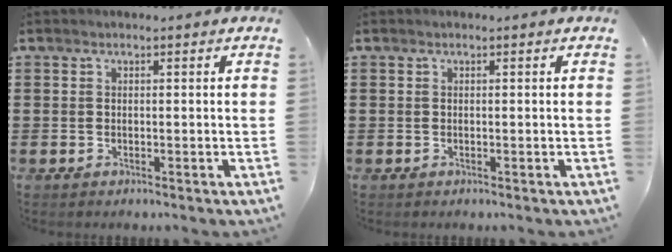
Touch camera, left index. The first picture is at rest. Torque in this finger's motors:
{"motor_torque": [-0.07, 0.07, 0.00, -0.01]}